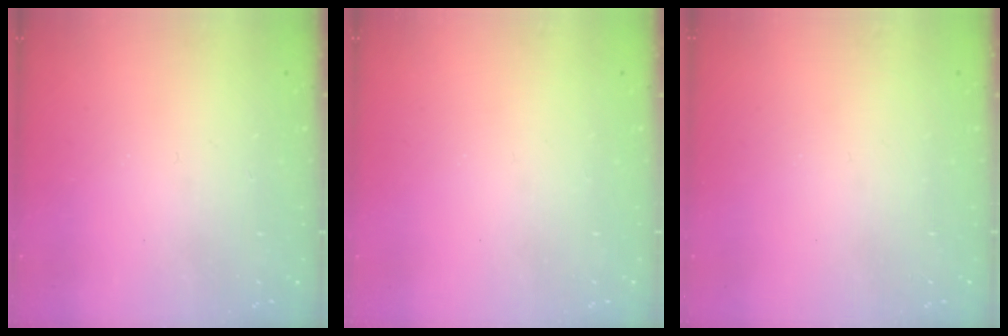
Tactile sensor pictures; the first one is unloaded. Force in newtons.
{"total": 0.0}
{"total": 0.0}